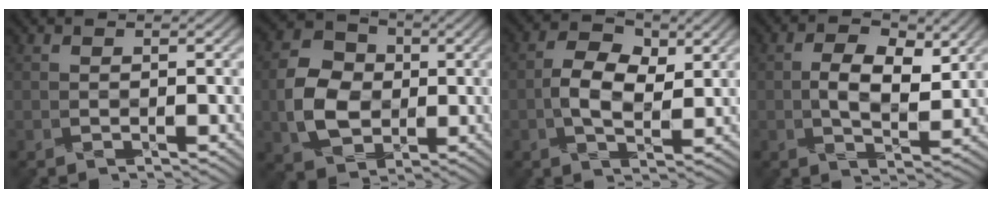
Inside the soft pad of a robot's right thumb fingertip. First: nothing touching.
{"total": 8.0, "force": [-0.4, 6.4, 4.7], "torque": [-0.110, 0.006, -0.014]}
{"total": 5.1, "force": [1.0, 2.9, 4.0], "torque": [-0.079, 0.008, 0.010]}
{"total": 5.8, "force": [1.6, 2.8, 4.8], "torque": [-0.086, 0.002, 0.023]}